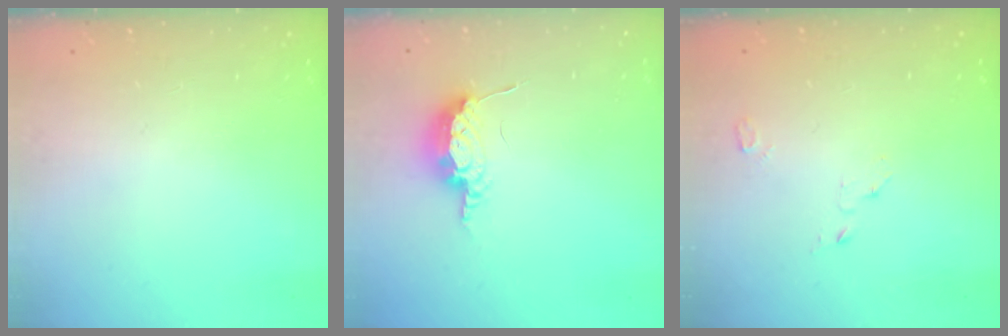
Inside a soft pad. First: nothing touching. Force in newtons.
{"total": 8.6, "press": 8.1, "slide": 2.7}
{"total": 2.6, "press": 2.6, "slide": 0.2}